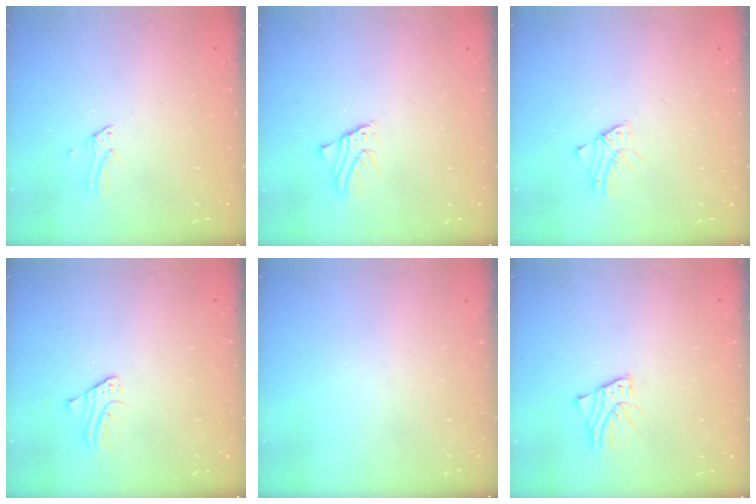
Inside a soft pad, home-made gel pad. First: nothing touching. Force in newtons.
{"total": 1.9, "press": 1.9, "slide": 0.2}
{"total": 1.2, "press": 1.2, "slide": 0.1}
{"total": 1.7, "press": 1.7, "slide": 0.3}
{"total": 0.0}
{"total": 2.7, "press": 2.7, "slide": 0.2}